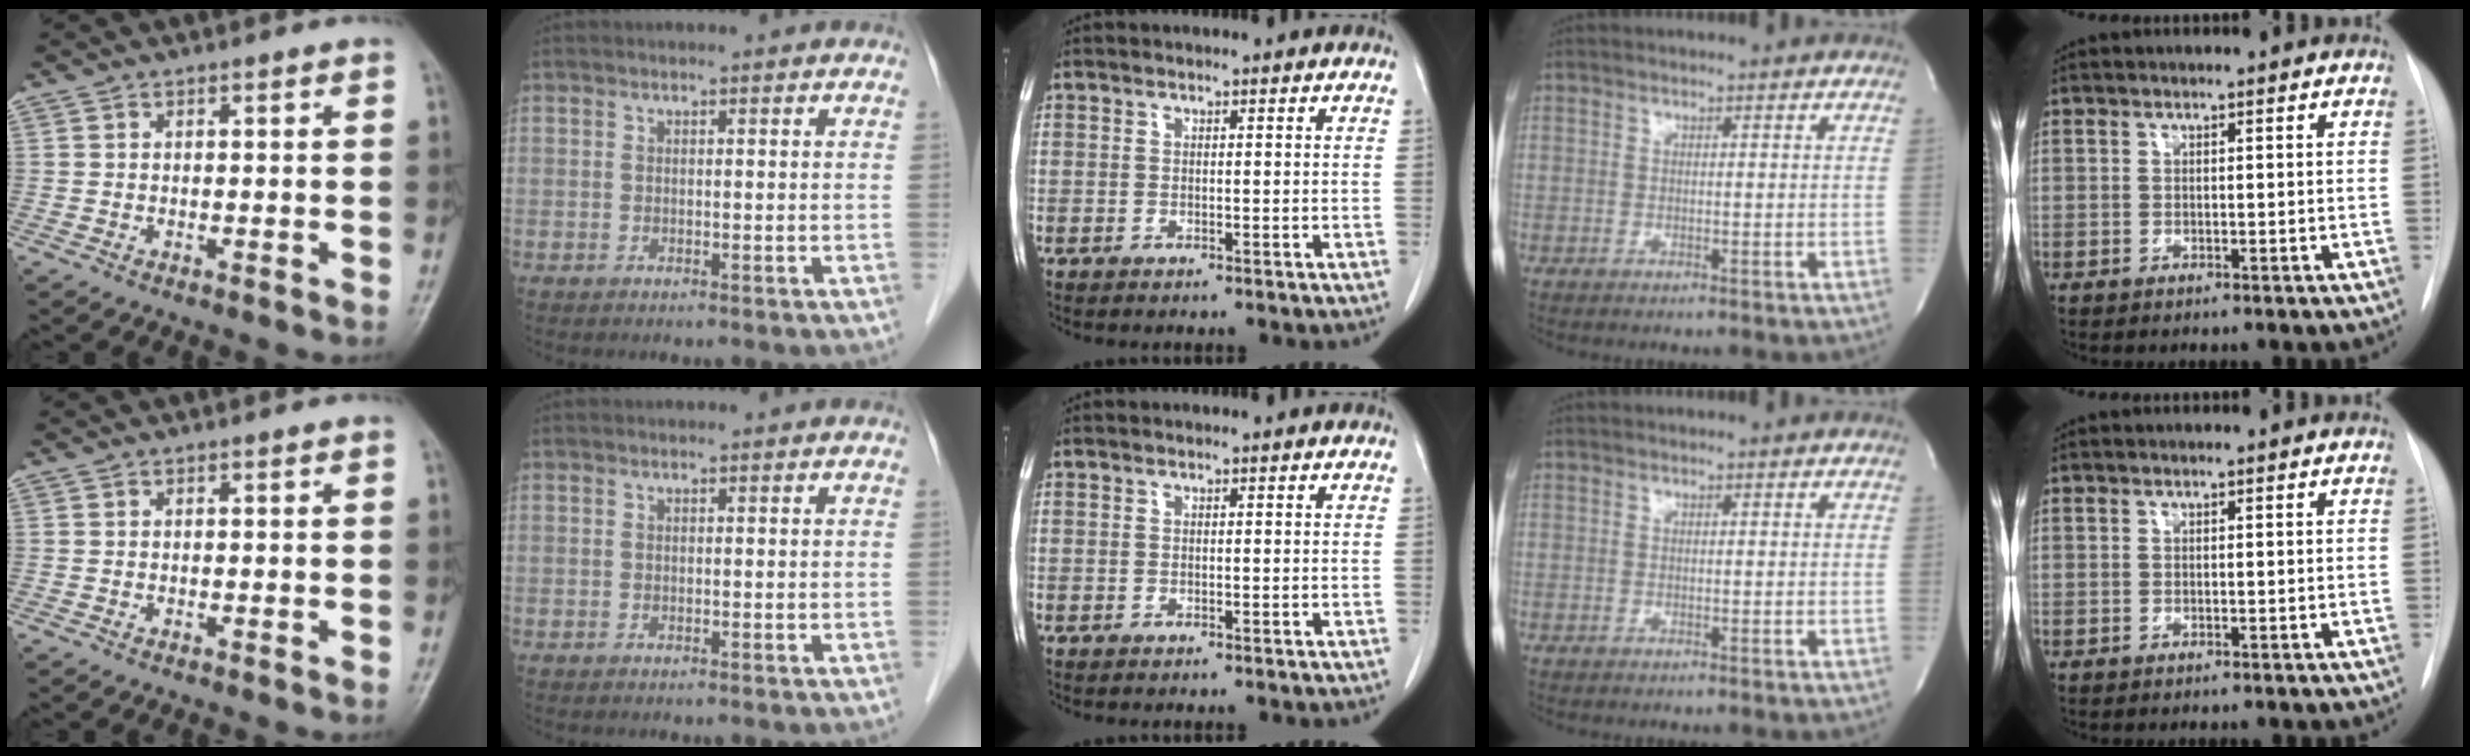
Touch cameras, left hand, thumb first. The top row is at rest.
{}